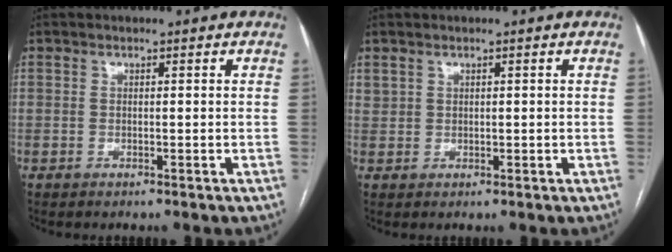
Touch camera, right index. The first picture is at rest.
{"total": 1.3, "force": [0.8, 0.9, 0.4], "torque": [-0.007, 0.005, 0.021]}